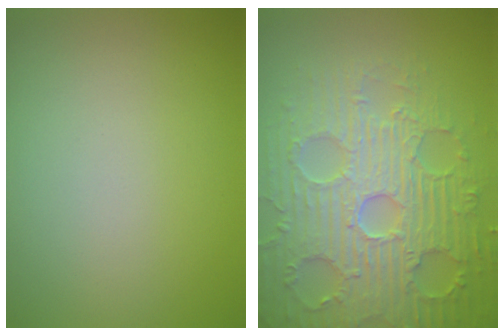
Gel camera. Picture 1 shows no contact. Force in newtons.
{"total": 8.4, "press": 6.4, "slide": 5.5}